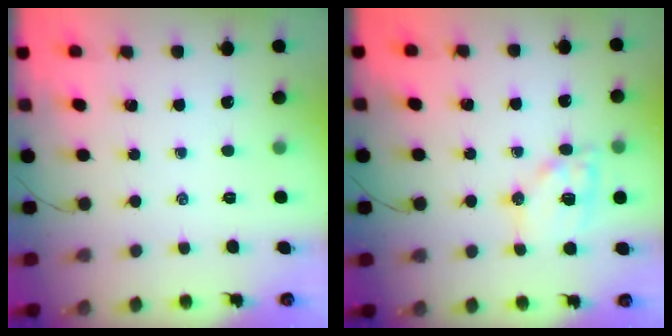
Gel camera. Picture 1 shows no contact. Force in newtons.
{"total": 12.3, "press": 12.1, "slide": 1.8}